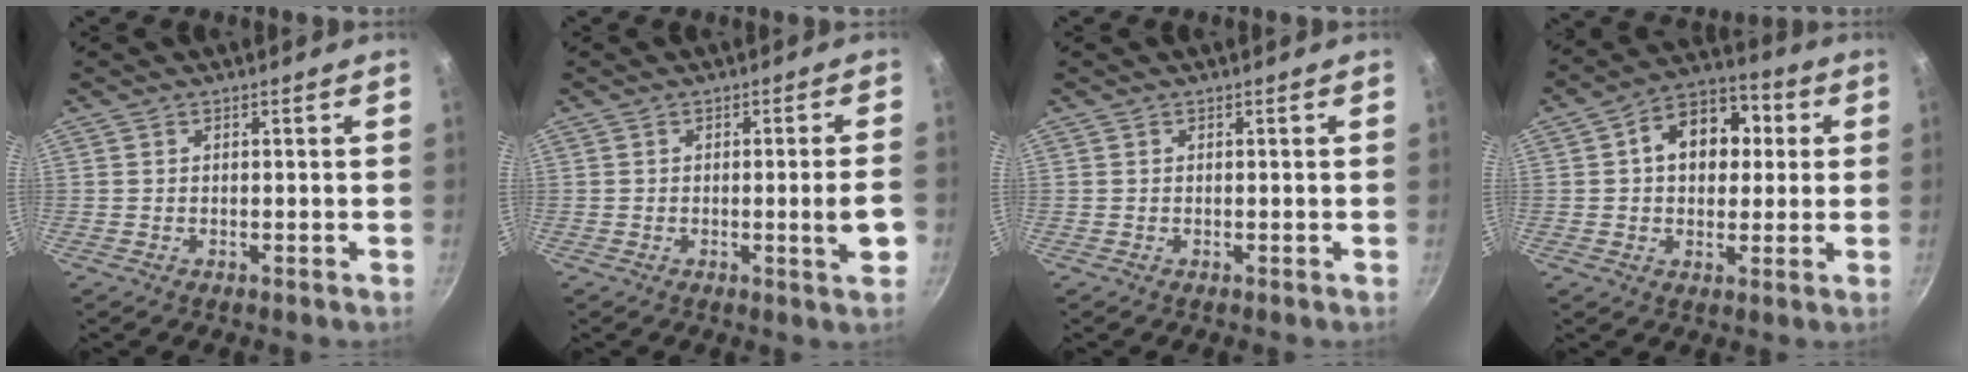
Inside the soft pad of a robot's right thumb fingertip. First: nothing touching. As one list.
[{"total": 5.0, "force": [-1.0, 0.3, 4.9], "torque": [-0.067, 0.004, -0.011]}, {"total": 0.0}, {"total": 13.3, "force": [2.4, 9.6, 8.9], "torque": [-0.089, 0.020, 0.021]}]